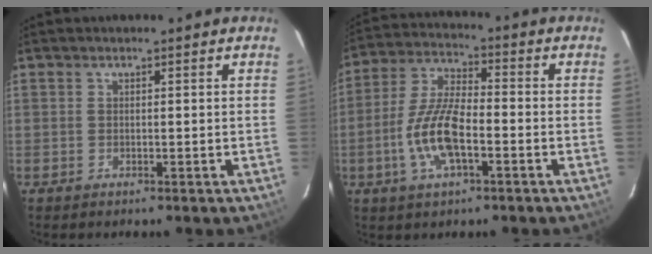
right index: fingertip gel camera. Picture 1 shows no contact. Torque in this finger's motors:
{"motor_torque": [1.79, -0.35, 0.85, 0.11]}